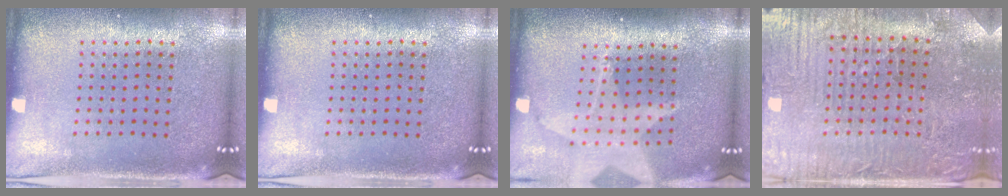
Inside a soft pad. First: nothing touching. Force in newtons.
{"total": 0.0}
{"total": 2.0, "press": 1.6, "slide": 1.3}
{"total": 3.8, "press": 3.7, "slide": 0.5}